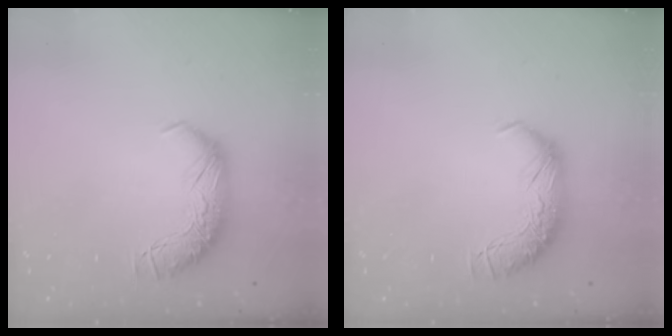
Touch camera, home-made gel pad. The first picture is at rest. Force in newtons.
{"total": 0.0}